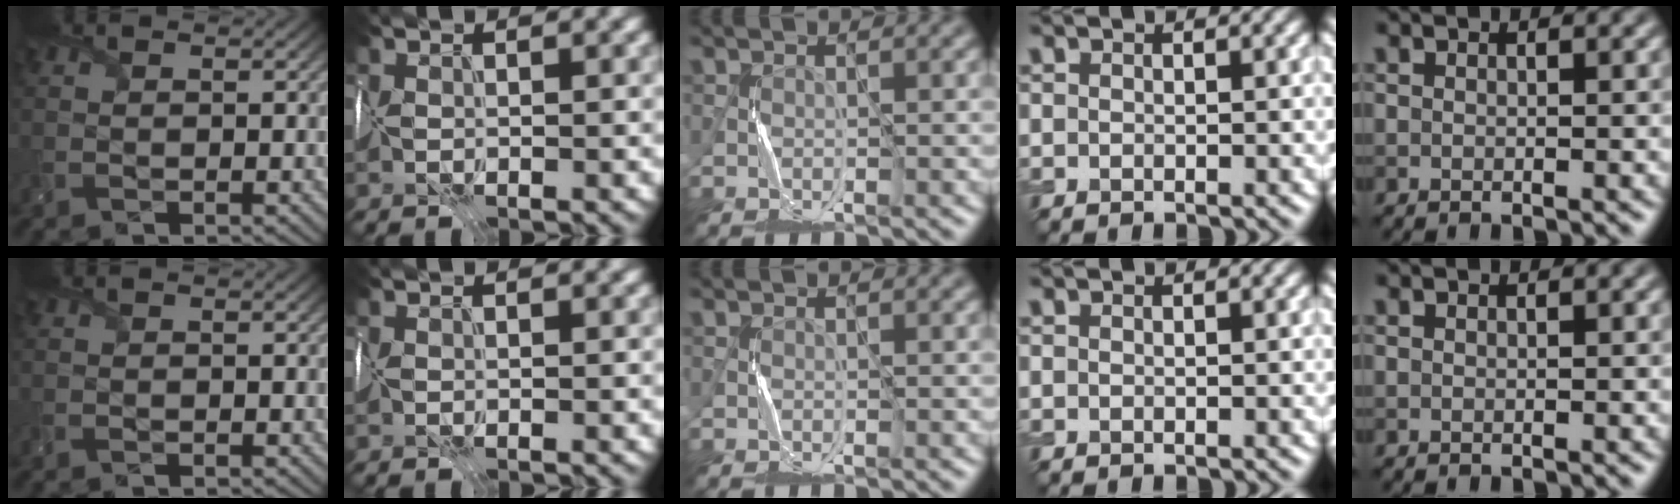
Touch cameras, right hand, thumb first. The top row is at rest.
{}